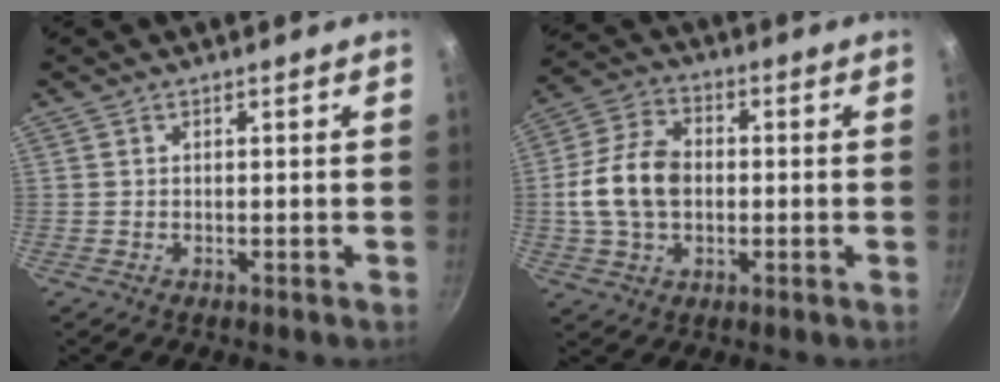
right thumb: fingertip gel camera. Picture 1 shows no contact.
{"total": 12.1, "force": [-0.4, 8.6, 8.6], "torque": [-0.150, 0.023, -0.015]}